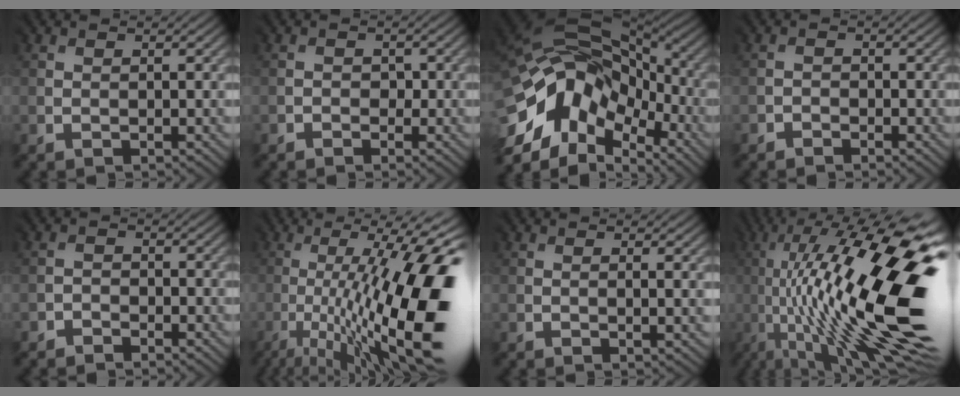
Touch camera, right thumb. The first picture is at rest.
{"total": 1.1, "force": [-0.6, 0.7, -0.5], "torque": [0.015, -0.001, -0.009]}
{"total": 14.8, "force": [-4.9, 9.7, 10.0], "torque": [-0.216, -0.001, -0.087]}
{"total": 1.3, "force": [-1.1, 0.3, -0.7], "torque": [0.012, 0.001, -0.023]}
{"total": 1.7, "force": [-1.5, 0.4, -0.7], "torque": [0.012, 0.001, -0.030]}
{"total": 18.0, "force": [-4.2, 4.9, 16.8], "torque": [-0.254, -0.008, -0.065]}
{"total": 1.4, "force": [0.3, 0.1, 1.3], "torque": [-0.025, 0.002, 0.004]}
{"total": 20.6, "force": [0.7, 6.9, 19.4], "torque": [-0.355, 0.016, 0.015]}